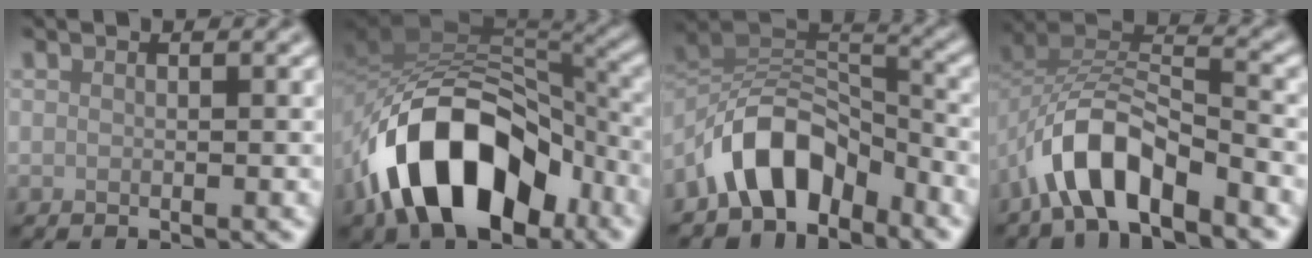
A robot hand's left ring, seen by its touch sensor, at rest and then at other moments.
{"total": 13.1, "force": [-6.4, 7.6, 8.6], "torque": [-0.137, 0.007, -0.118]}
{"total": 7.8, "force": [-5.3, 4.0, 4.0], "torque": [-0.051, 0.008, -0.105]}
{"total": 6.9, "force": [-4.4, 2.8, 4.6], "torque": [-0.079, 0.008, -0.085]}